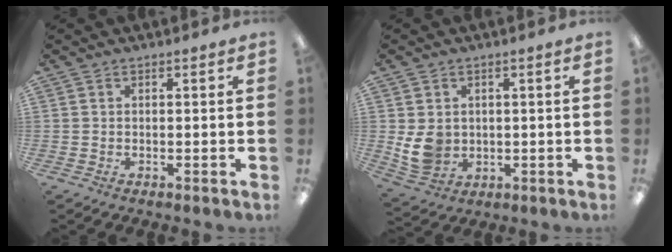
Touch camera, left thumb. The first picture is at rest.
{"total": 6.4, "force": [0.6, 5.5, 3.2], "torque": [-0.067, 0.000, 0.015]}